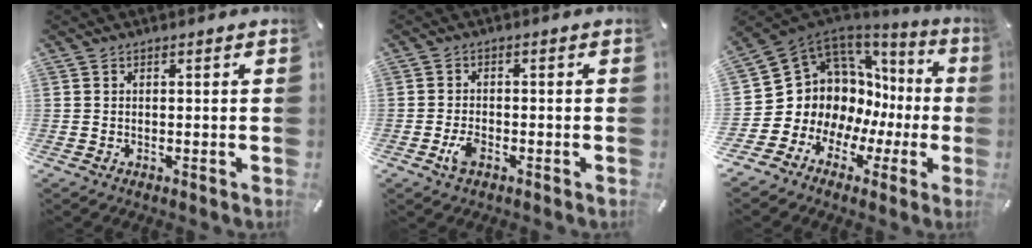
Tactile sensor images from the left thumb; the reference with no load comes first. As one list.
[{"total": 3.6, "force": [-1.7, 1.9, 2.5], "torque": [-0.061, 0.001, -0.035]}, {"total": 11.8, "force": [2.6, 10.6, 4.4], "torque": [-0.085, -0.061, 0.070]}]